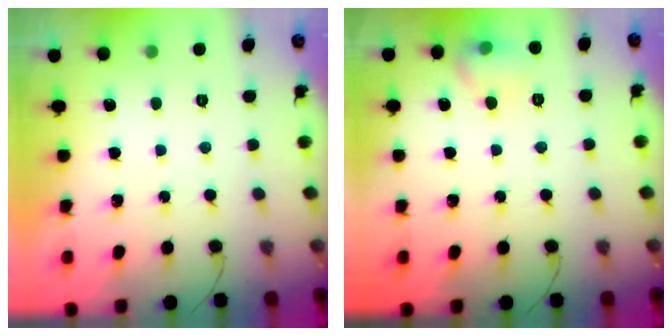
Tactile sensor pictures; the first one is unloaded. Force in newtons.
{"total": 6.8, "press": 6.6, "slide": 1.3}